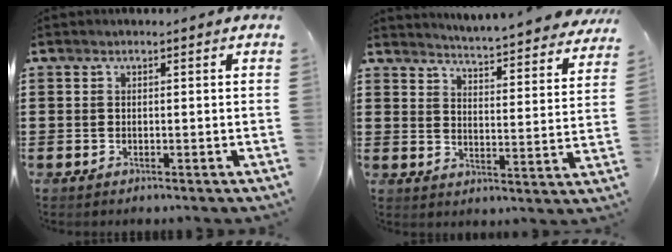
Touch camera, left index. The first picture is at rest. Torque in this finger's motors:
{"motor_torque": [2.14, 0.00, 0.13, 0.01]}